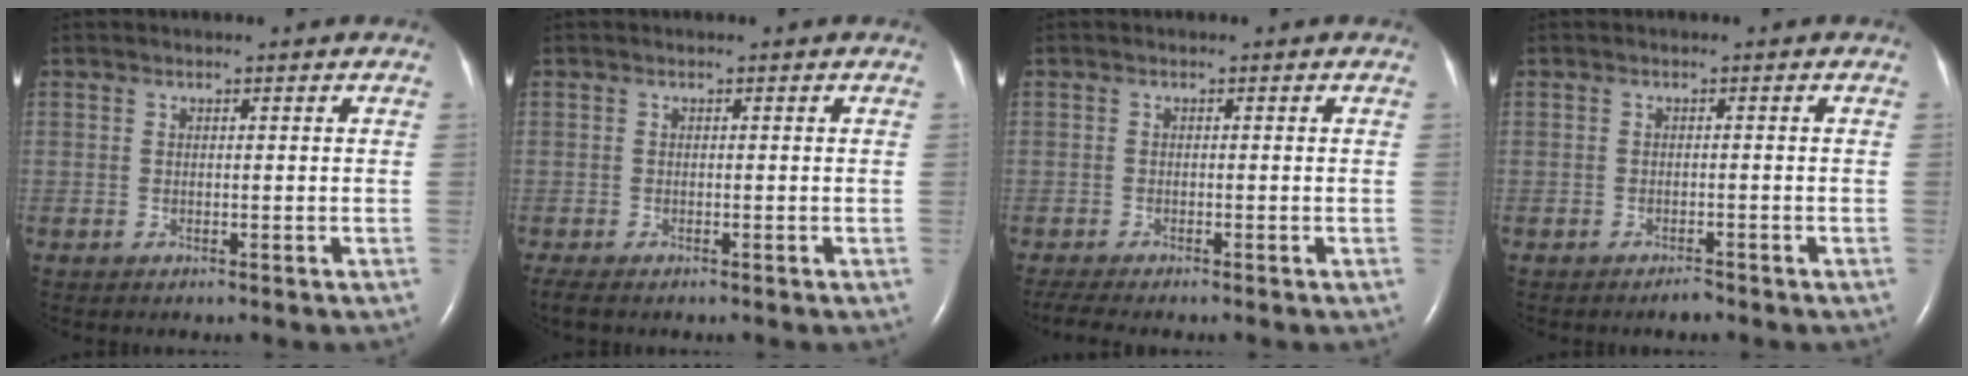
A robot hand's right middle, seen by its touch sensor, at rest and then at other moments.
{"total": 2.1, "force": [-1.7, 0.6, 1.2], "torque": [-0.027, -0.009, -0.026]}
{"total": 3.3, "force": [-2.8, 0.1, 1.7], "torque": [-0.034, -0.010, -0.047]}
{"total": 1.1, "force": [-1.0, 0.1, 0.5], "torque": [-0.013, -0.003, -0.013]}